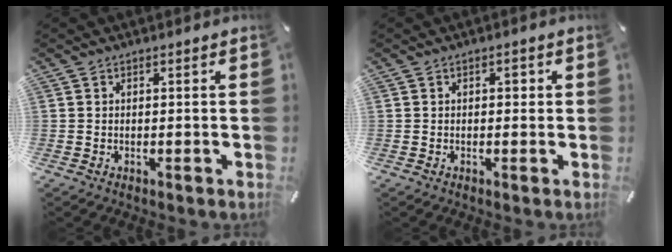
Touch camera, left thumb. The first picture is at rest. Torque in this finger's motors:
{"motor_torque": [-0.16, 0.49, -0.01, -0.07, 0.02]}